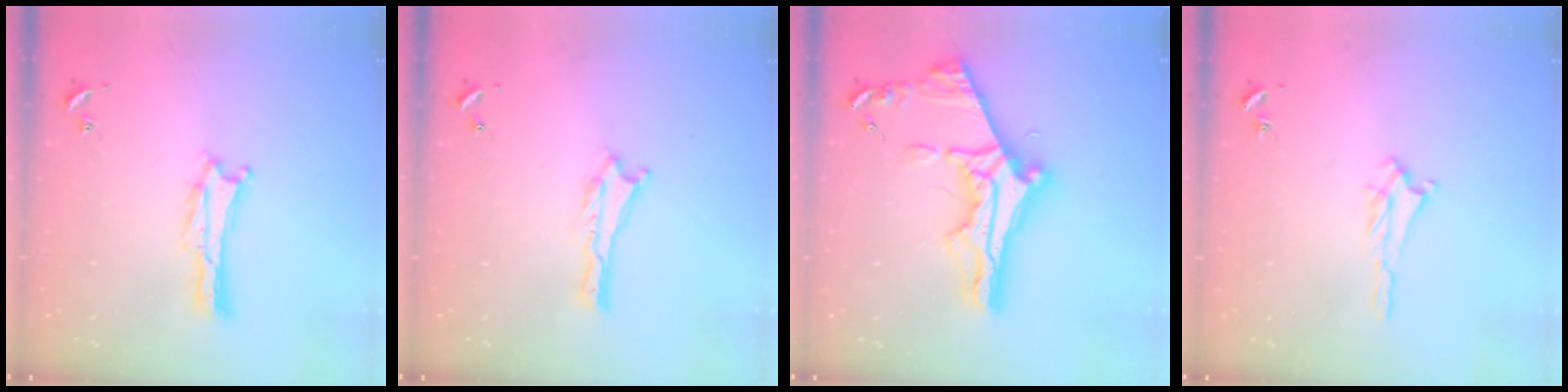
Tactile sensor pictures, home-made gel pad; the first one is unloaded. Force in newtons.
{"total": 0.0}
{"total": 10.6, "press": 10.5, "slide": 1.3}
{"total": 2.0, "press": 2.0, "slide": 0.5}